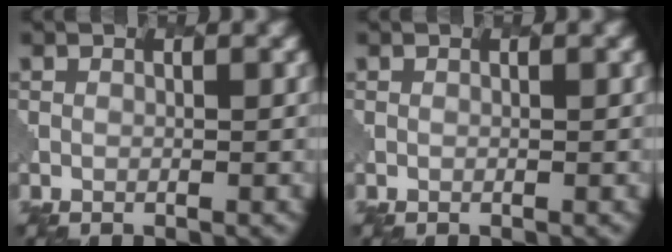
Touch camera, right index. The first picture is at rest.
{"total": 0.0}